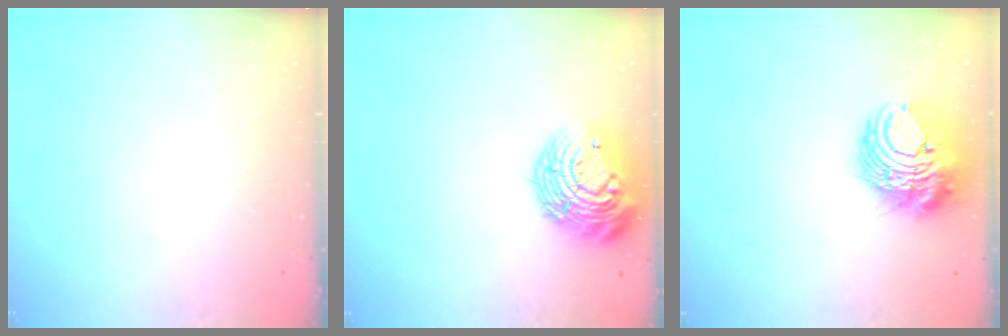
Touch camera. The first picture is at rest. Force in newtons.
{"total": 16.9, "press": 16.8, "slide": 1.4}
{"total": 11.2, "press": 11.1, "slide": 1.5}